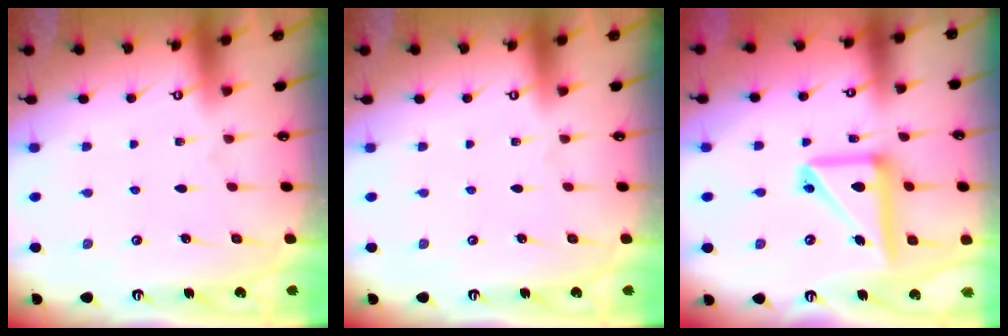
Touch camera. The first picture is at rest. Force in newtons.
{"total": 0.0}
{"total": 14.1, "press": 14.0, "slide": 1.7}